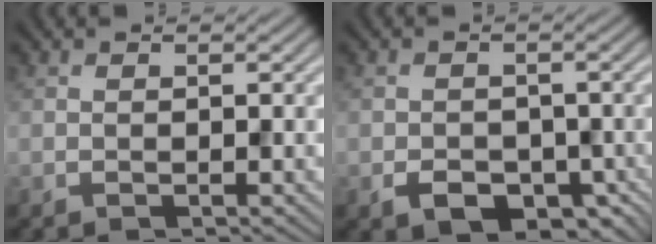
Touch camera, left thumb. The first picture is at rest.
{"total": 4.8, "force": [-2.1, 3.5, 2.6], "torque": [-0.042, -0.020, -0.034]}